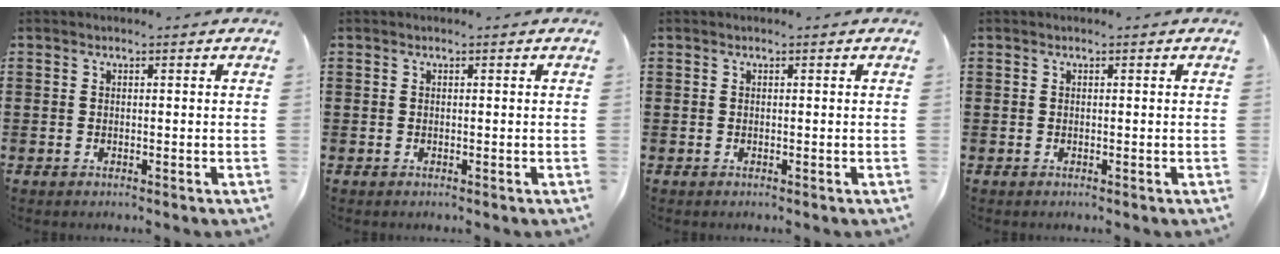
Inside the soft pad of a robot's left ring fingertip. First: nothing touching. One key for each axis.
{"total": 0.0}
{"total": 0.0}
{"total": 0.0}